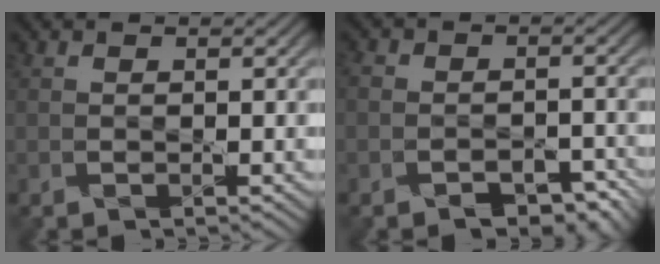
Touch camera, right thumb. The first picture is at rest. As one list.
[{"total": 5.3, "force": [-3.5, 3.6, 1.7], "torque": [-0.011, 0.001, -0.056]}]